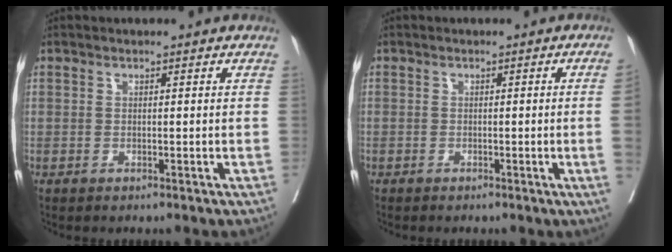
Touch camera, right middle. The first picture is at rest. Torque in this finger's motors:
{"motor_torque": [0.32, -0.29, -0.91, -0.21]}